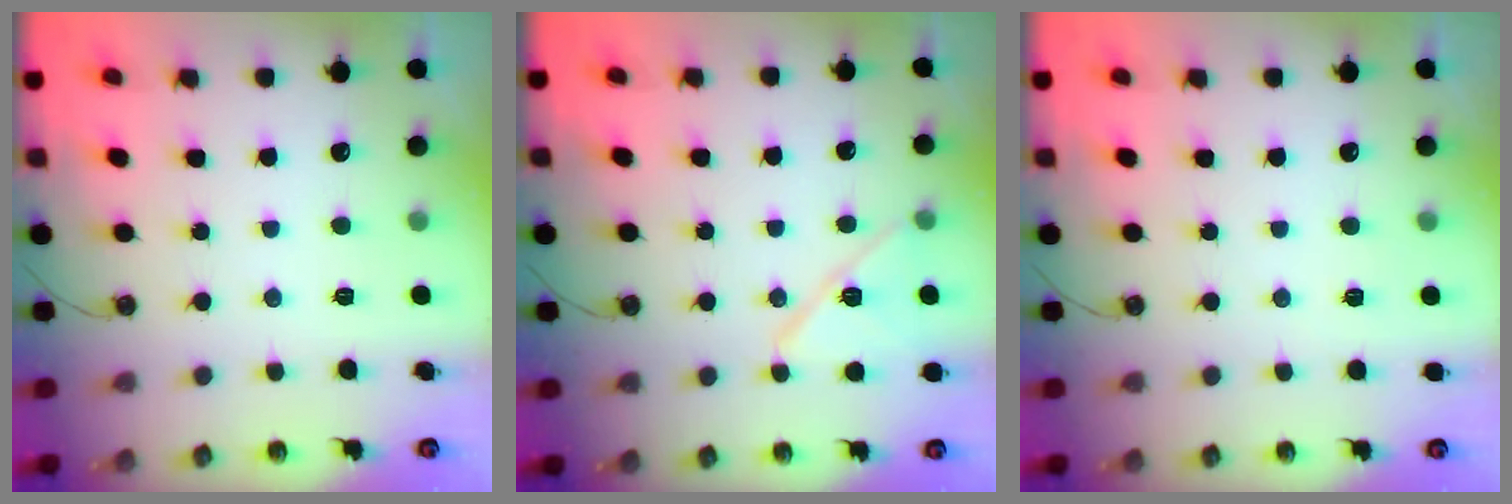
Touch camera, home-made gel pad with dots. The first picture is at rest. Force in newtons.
{"total": 12.1, "press": 12.0, "slide": 0.9}
{"total": 2.1, "press": 0.8, "slide": 2.0}